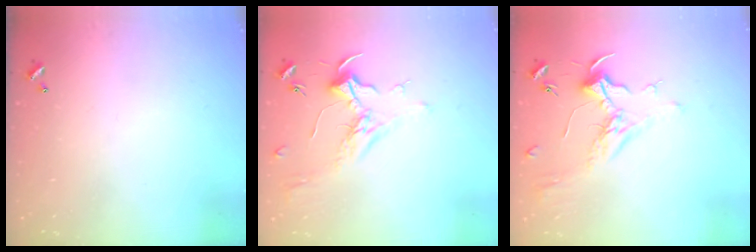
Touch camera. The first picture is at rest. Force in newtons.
{"total": 1.7, "press": 1.5, "slide": 0.8}
{"total": 2.0, "press": 1.9, "slide": 0.7}